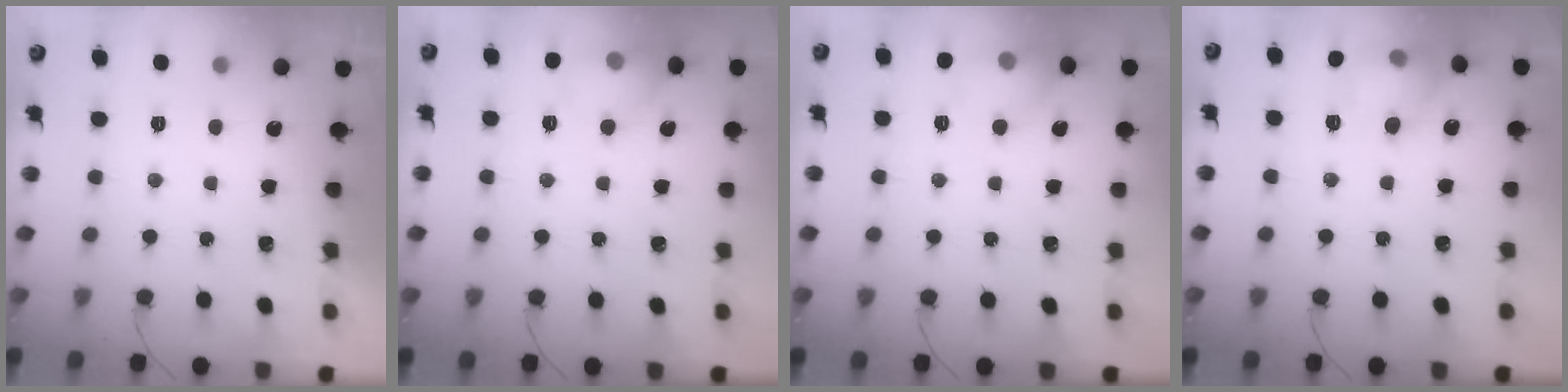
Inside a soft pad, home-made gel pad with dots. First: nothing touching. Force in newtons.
{"total": 10.5, "press": 9.0, "slide": 5.4}
{"total": 10.5, "press": 9.0, "slide": 5.4}
{"total": 11.9, "press": 11.9, "slide": 1.3}